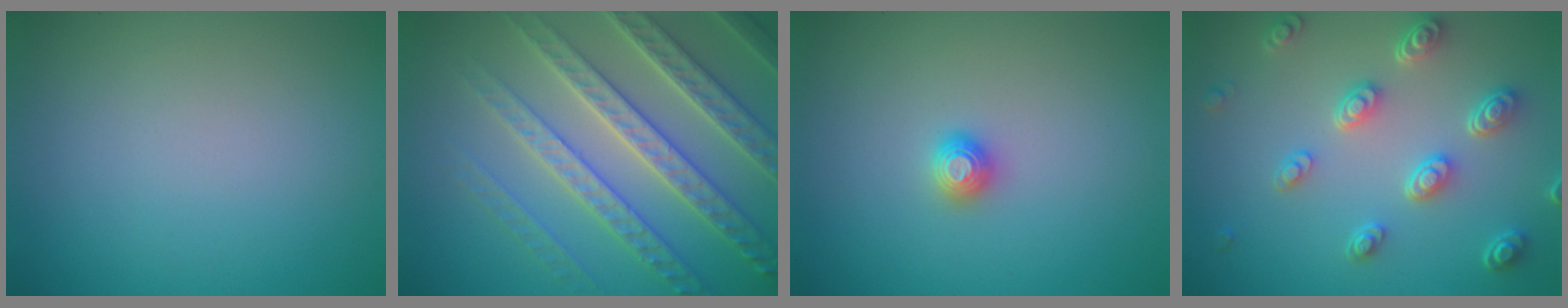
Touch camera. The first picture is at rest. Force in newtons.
{"total": 7.1, "press": 6.8, "slide": 1.8}
{"total": 1.1, "press": 1.1, "slide": 0.1}
{"total": 4.7, "press": 3.7, "slide": 2.9}